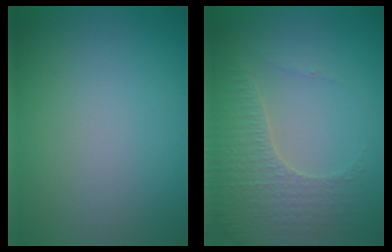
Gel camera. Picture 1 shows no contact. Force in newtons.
{"total": 3.3, "press": 3.3, "slide": 0.6}